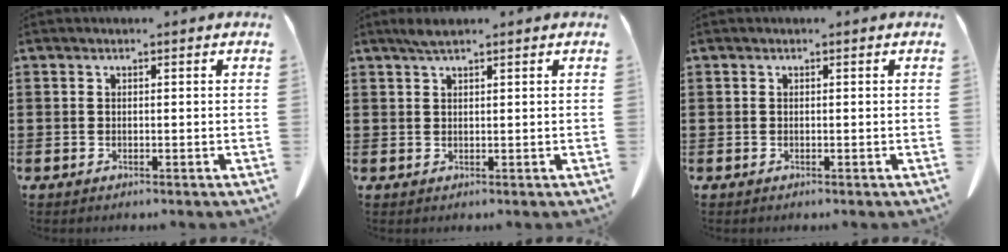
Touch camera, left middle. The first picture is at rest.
{"total": 1.9, "force": [1.3, 0.3, 1.3], "torque": [-0.027, 0.003, 0.023]}
{"total": 0.0}